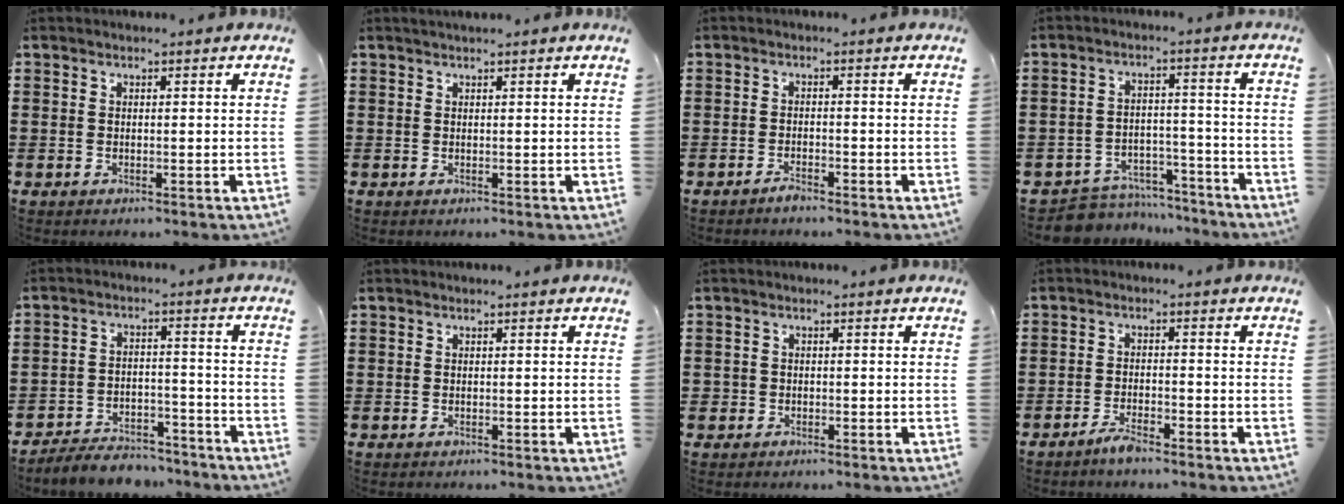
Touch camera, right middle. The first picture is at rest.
{"total": 0.7, "force": [0.5, -0.1, 0.3], "torque": [-0.007, -0.003, 0.010]}
{"total": 1.4, "force": [-1.3, 0.2, 0.6], "torque": [-0.013, -0.004, -0.024]}
{"total": 5.9, "force": [-5.8, 1.1, 0.3], "torque": [-0.011, 0.017, -0.118]}
{"total": 5.4, "force": [-5.2, 1.0, 0.7], "torque": [-0.009, 0.015, -0.104]}
{"total": 0.0}
{"total": 1.2, "force": [-0.3, 1.1, 0.2], "torque": [-0.007, 0.006, -0.009]}
{"total": 2.5, "force": [-2.0, 0.4, 1.4], "torque": [-0.031, 0.001, -0.040]}